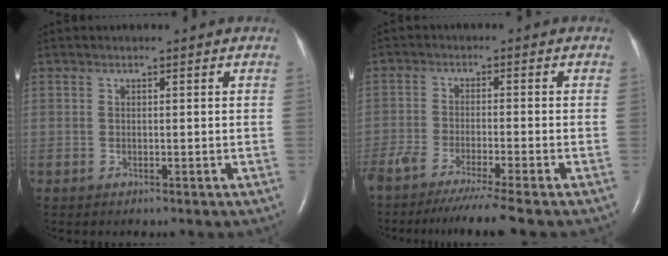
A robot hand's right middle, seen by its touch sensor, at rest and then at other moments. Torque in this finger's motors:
{"motor_torque": [0.73, -0.62, 0.16, 0.07]}